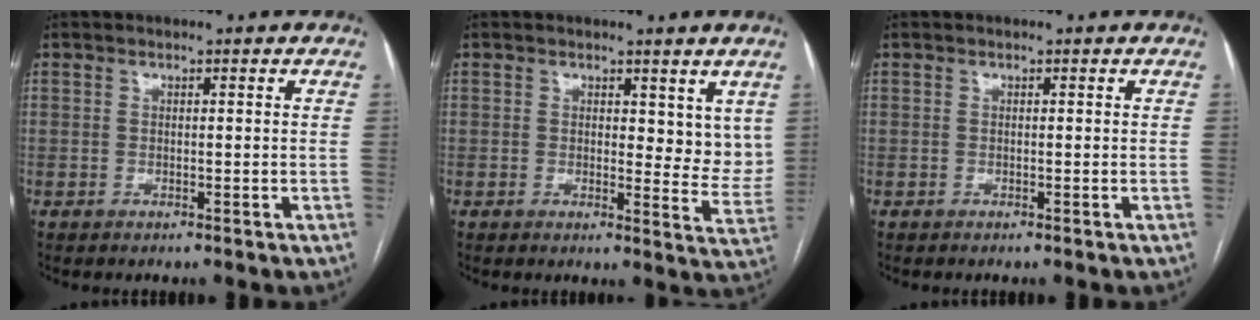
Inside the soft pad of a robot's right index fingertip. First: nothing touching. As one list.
[{"total": 4.7, "force": [2.8, 2.6, 2.7], "torque": [-0.020, -0.021, 0.024]}, {"total": 0.0}]